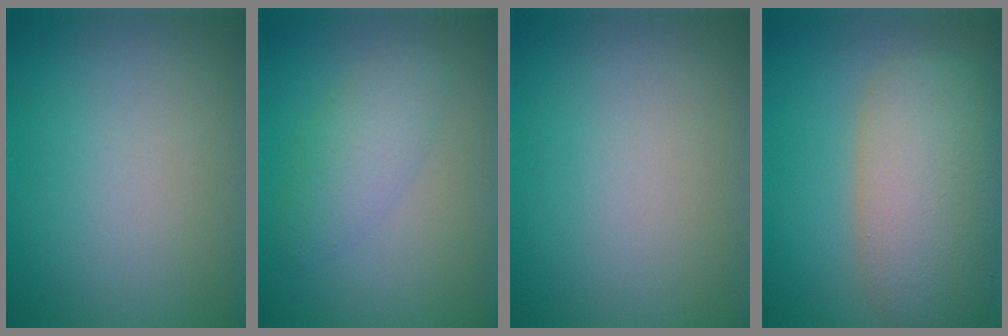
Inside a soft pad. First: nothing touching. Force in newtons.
{"total": 2.8, "press": 2.8, "slide": 0.1}
{"total": 0.0}
{"total": 8.8, "press": 8.8, "slide": 0.4}